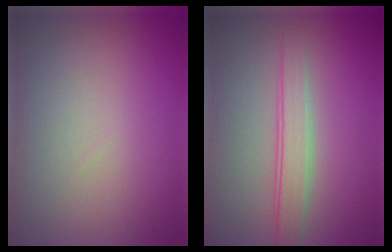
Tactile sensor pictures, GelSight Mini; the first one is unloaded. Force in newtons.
{"total": 2.5, "press": 2.5, "slide": 0.2}